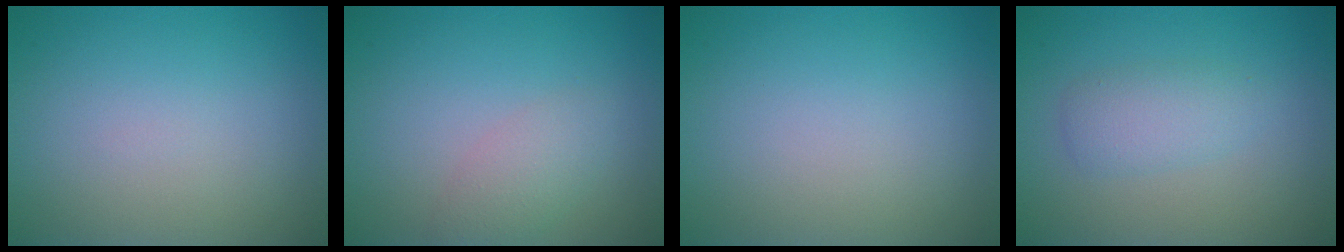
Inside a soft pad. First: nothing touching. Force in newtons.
{"total": 2.1, "press": 2.1, "slide": 0.1}
{"total": 0.0}
{"total": 2.3, "press": 2.3, "slide": 0.1}